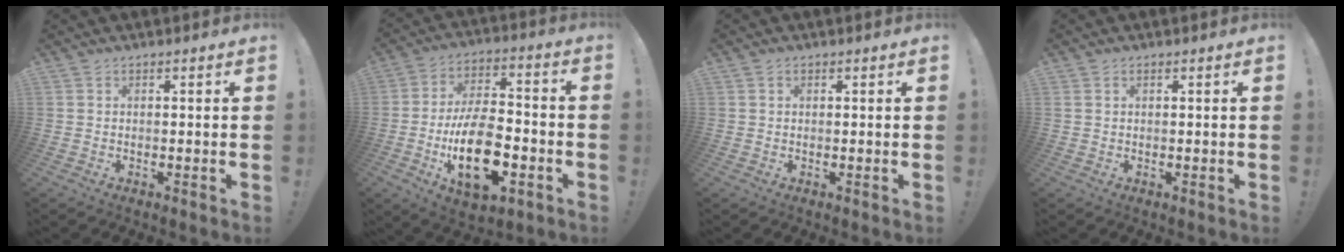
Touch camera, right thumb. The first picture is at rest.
{"total": 20.3, "force": [-6.6, 10.6, 16.0], "torque": [-0.283, 0.028, -0.103]}
{"total": 0.6, "force": [0.3, 0.5, 0.1], "torque": [0.001, 0.001, 0.005]}
{"total": 0.9, "force": [0.5, 0.5, 0.6], "torque": [-0.019, 0.004, 0.012]}